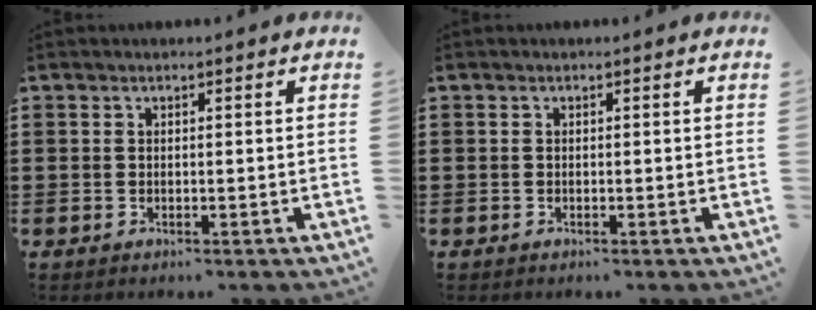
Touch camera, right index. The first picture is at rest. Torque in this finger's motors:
{"motor_torque": [-1.03, 1.11, 0.00, -0.01]}